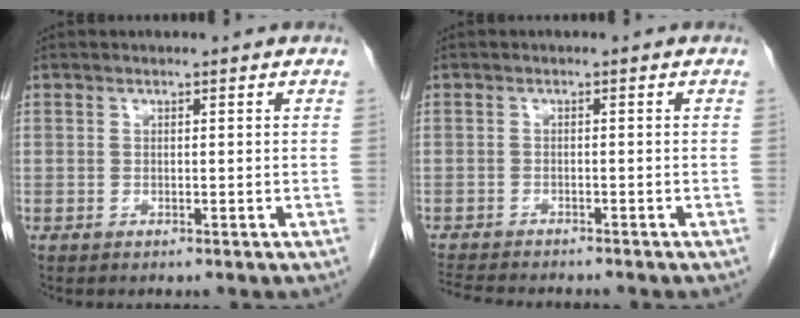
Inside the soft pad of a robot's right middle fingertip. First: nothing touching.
{"total": 7.9, "force": [-7.2, 1.2, 3.0], "torque": [-0.051, -0.009, -0.109]}